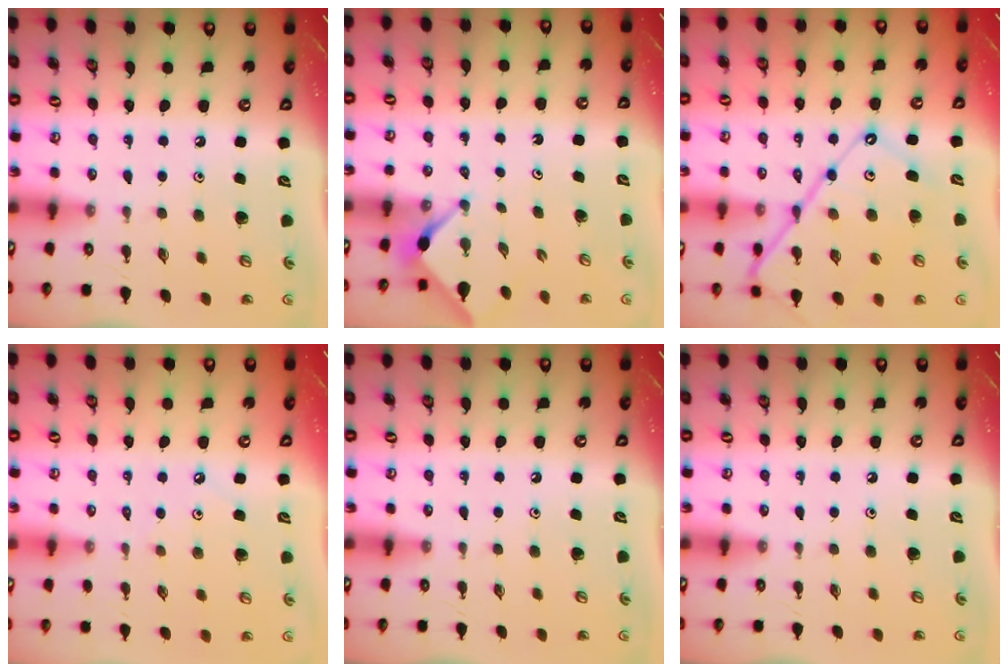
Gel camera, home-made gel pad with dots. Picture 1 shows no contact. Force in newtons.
{"total": 3.0, "press": 3.0, "slide": 0.3}
{"total": 15.9, "press": 15.8, "slide": 1.7}
{"total": 2.3, "press": 2.3, "slide": 0.5}
{"total": 0.0}
{"total": 0.0}